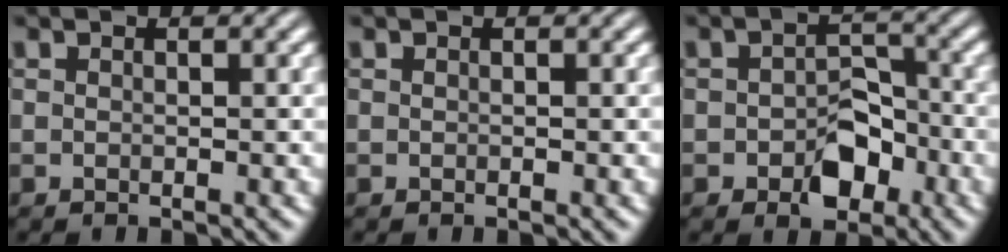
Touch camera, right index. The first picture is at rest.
{"total": 0.0}
{"total": 3.6, "force": [-1.9, 2.0, 2.4], "torque": [-0.003, -0.005, -0.029]}